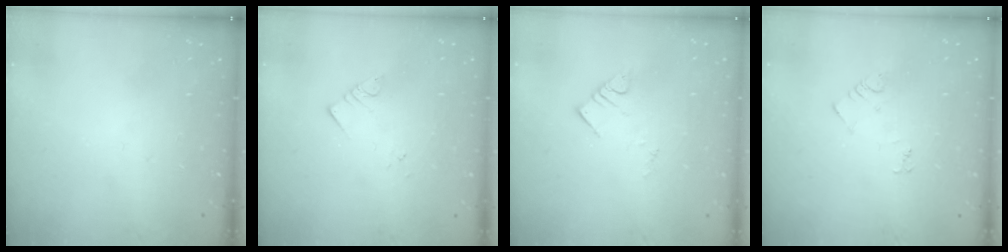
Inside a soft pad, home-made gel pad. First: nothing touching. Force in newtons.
{"total": 3.5, "press": 3.4, "slide": 0.4}
{"total": 4.2, "press": 4.1, "slide": 0.5}
{"total": 3.8, "press": 3.8, "slide": 0.5}